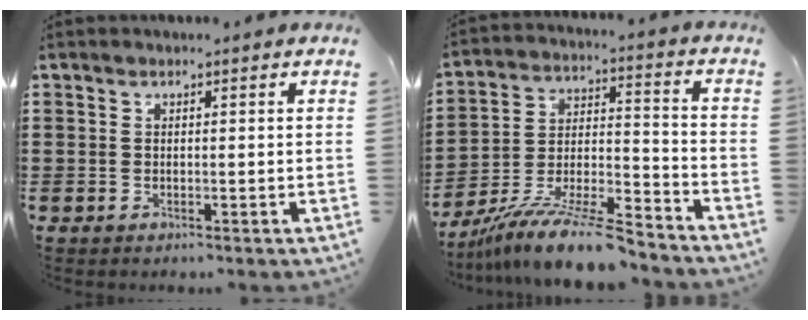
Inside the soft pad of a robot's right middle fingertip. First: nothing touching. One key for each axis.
{"total": 12.5, "fx": -11.0, "fy": 1.0, "fz": 5.9, "tx": -0.092, "ty": 0.032, "tz": -0.204}